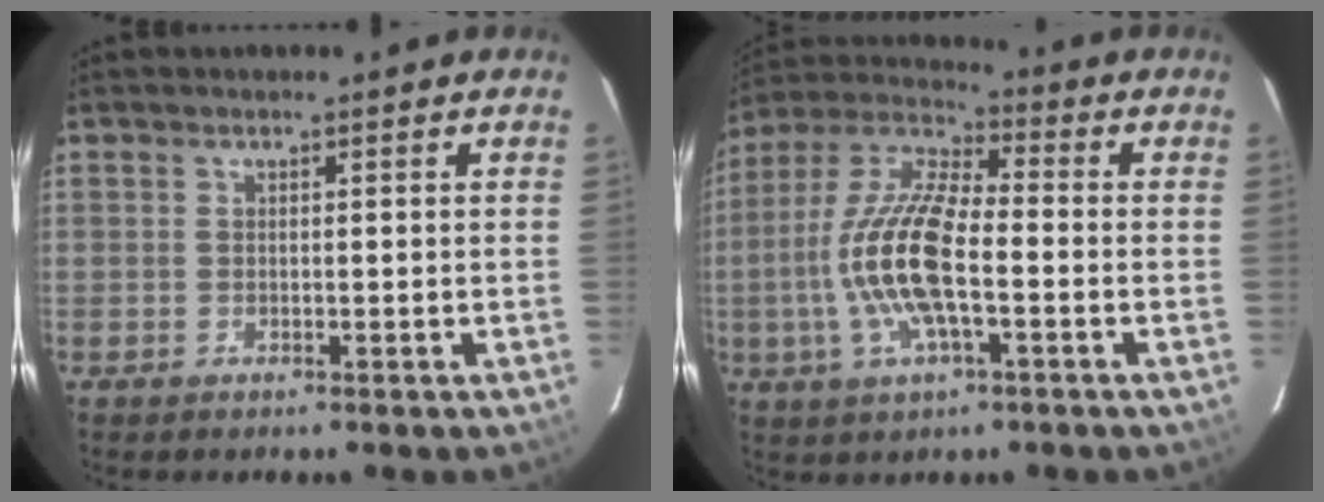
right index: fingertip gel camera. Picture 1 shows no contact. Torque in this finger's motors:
{"motor_torque": [2.14, 0.00, 1.05, 0.20]}